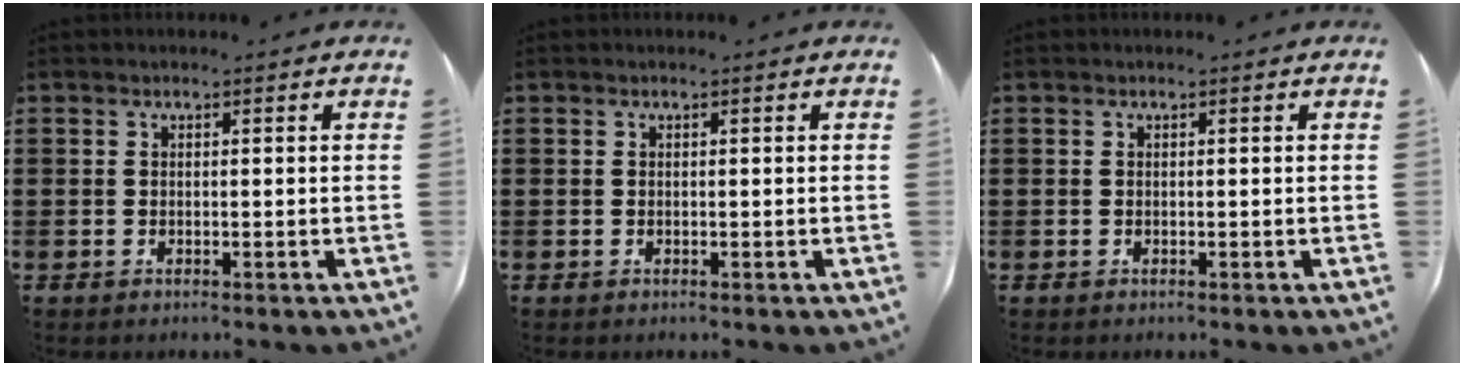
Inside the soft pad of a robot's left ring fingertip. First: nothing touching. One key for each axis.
{"total": 0.0}
{"total": 0.0}